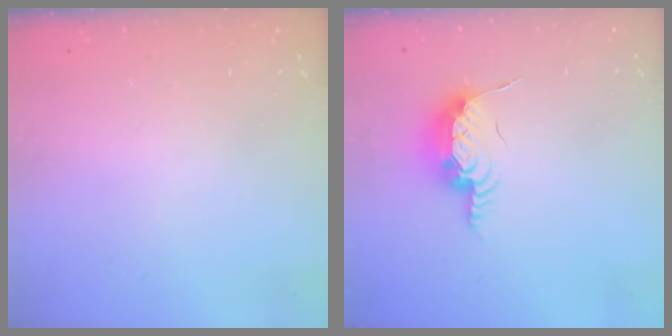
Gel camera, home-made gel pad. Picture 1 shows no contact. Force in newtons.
{"total": 16.0, "press": 12.5, "slide": 10.0}